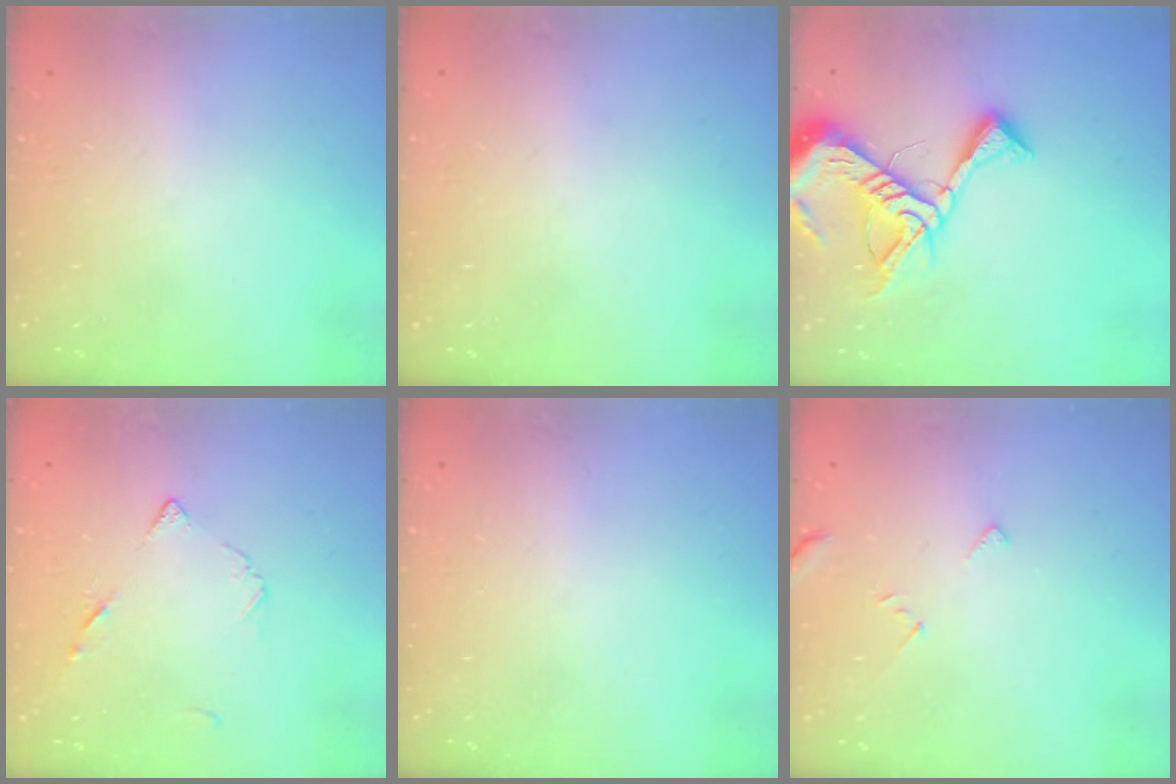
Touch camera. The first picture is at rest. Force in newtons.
{"total": 0.0}
{"total": 13.8, "press": 13.8, "slide": 1.3}
{"total": 6.0, "press": 6.0, "slide": 0.7}
{"total": 0.0}
{"total": 2.8, "press": 2.8, "slide": 0.2}